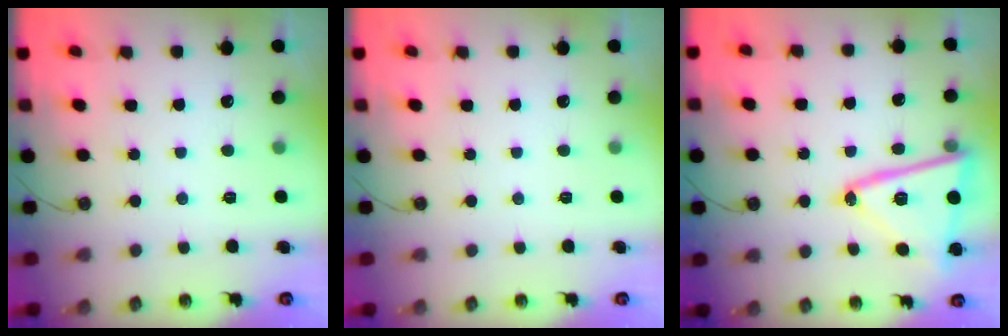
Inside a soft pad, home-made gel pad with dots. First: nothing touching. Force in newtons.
{"total": 0.0}
{"total": 19.7, "press": 19.7, "slide": 1.4}